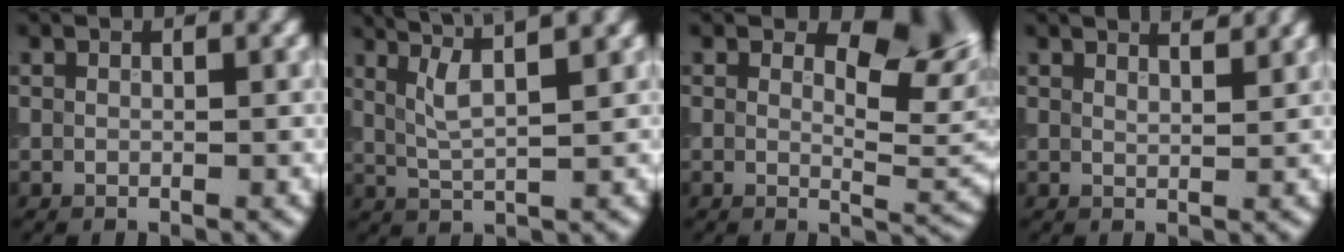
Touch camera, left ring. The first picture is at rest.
{"total": 4.3, "force": [2.5, 0.7, 3.5], "torque": [-0.067, 0.008, 0.047]}
{"total": 6.0, "force": [2.5, 3.0, 4.6], "torque": [-0.054, -0.007, 0.032]}
{"total": 3.3, "force": [2.7, 1.1, 1.6], "torque": [0.004, 0.020, 0.008]}